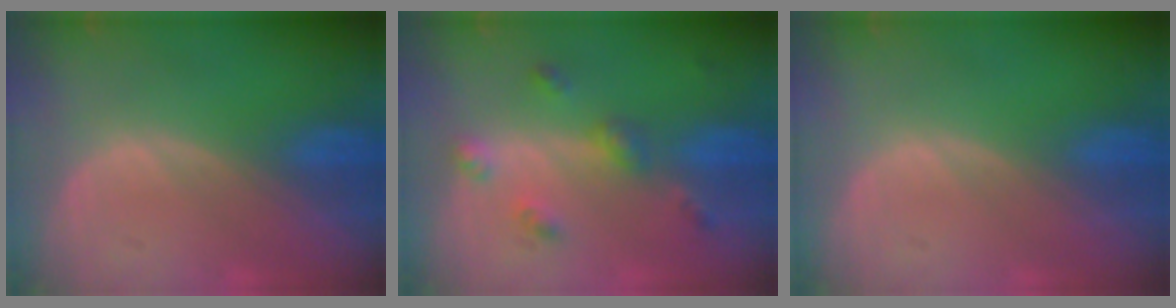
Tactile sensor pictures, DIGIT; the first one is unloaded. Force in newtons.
{"total": 4.9, "press": 4.5, "slide": 2.0}
{"total": 0.0}